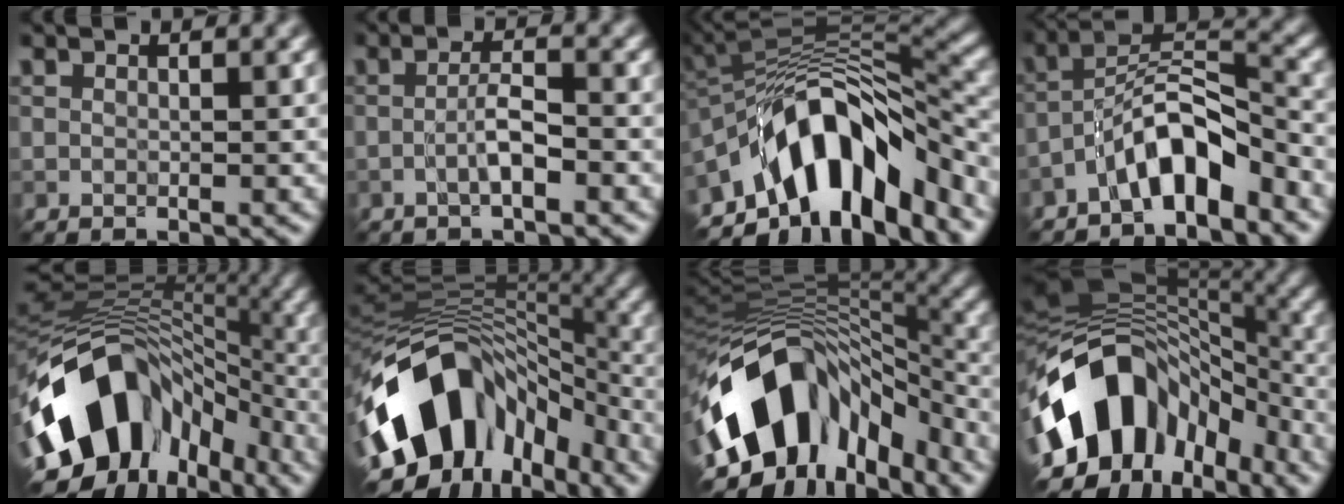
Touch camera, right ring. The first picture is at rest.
{"total": 2.4, "force": [-1.9, -0.1, 1.4], "torque": [-0.027, 0.014, -0.021]}
{"total": 13.0, "force": [-7.7, 5.9, 8.6], "torque": [-0.126, 0.020, -0.130]}
{"total": 6.3, "force": [-5.2, 1.4, 3.3], "torque": [-0.058, 0.022, -0.082]}
{"total": 14.8, "force": [-6.1, 10.3, 8.7], "torque": [-0.155, 0.019, -0.097]}
{"total": 13.8, "force": [-6.4, 9.0, 8.3], "torque": [-0.158, 0.016, -0.098]}
{"total": 13.8, "force": [-7.1, 7.9, 8.8], "torque": [-0.167, 0.023, -0.104]}
{"total": 14.1, "force": [-5.3, 9.2, 9.3], "torque": [-0.167, 0.021, -0.086]}